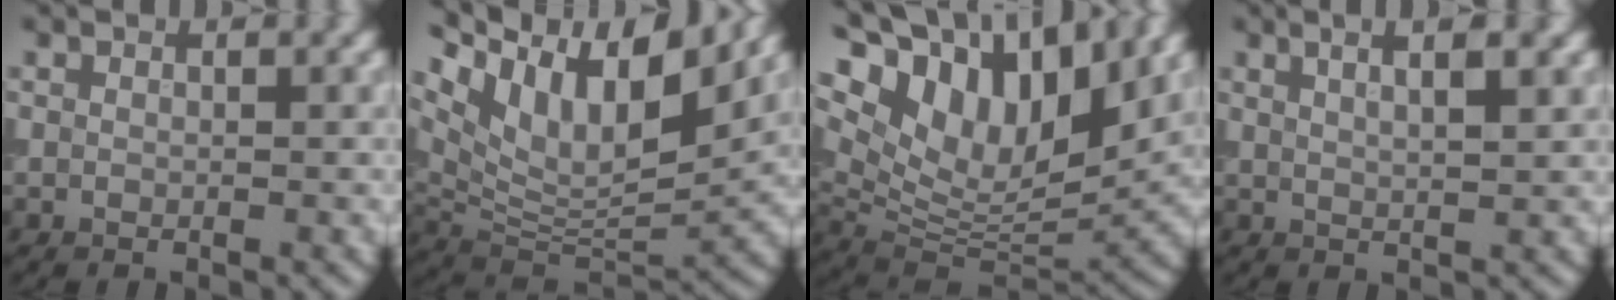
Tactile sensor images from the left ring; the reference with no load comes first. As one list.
[{"total": 12.2, "force": [6.8, 5.0, 8.9], "torque": [-0.158, 0.011, 0.121]}, {"total": 14.5, "force": [7.7, 6.9, 10.1], "torque": [-0.204, 0.033, 0.141]}, {"total": 5.0, "force": [2.5, 2.0, 3.8], "torque": [-0.019, 0.026, 0.007]}]